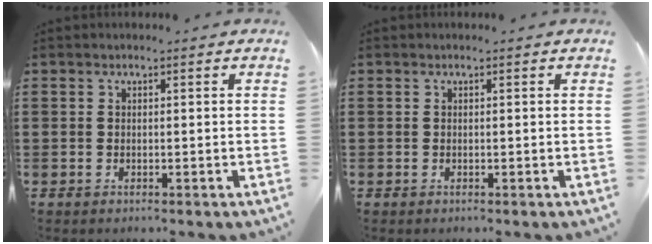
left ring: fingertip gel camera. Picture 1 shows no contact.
{"total": 0.0}